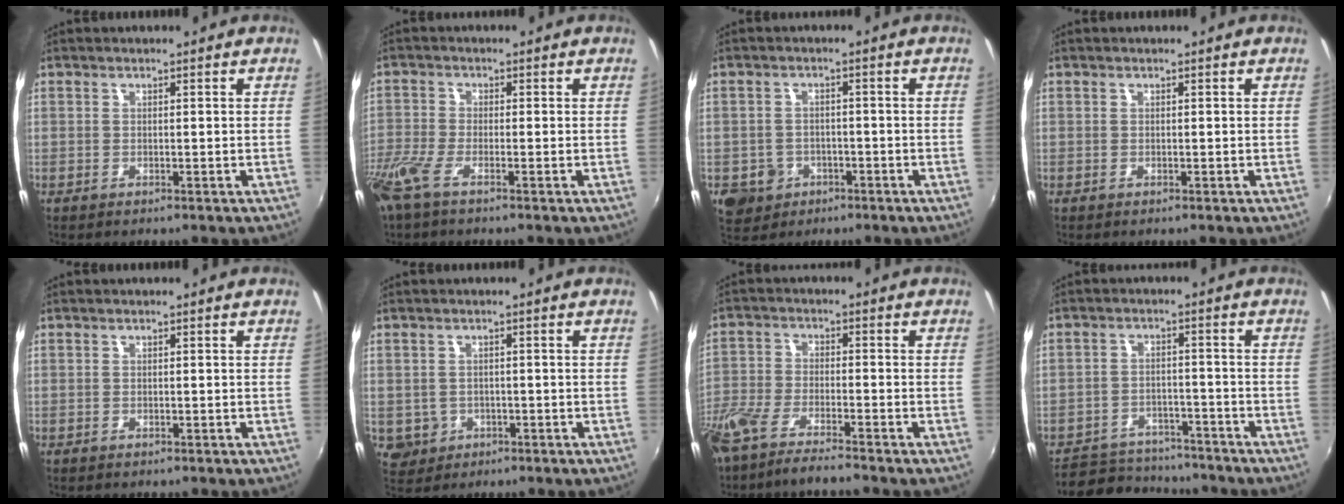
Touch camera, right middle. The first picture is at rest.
{"total": 7.2, "force": [-5.0, 1.5, 5.0], "torque": [-0.125, -0.029, -0.102]}
{"total": 6.3, "force": [-2.6, 5.5, 1.7], "torque": [-0.054, 0.005, -0.034]}
{"total": 0.0}
{"total": 0.0}
{"total": 4.3, "force": [-1.0, 4.0, 1.1], "torque": [-0.032, 0.000, -0.005]}
{"total": 9.9, "force": [-8.3, 1.3, 5.3], "torque": [-0.132, -0.028, -0.155]}
{"total": 12.0, "force": [-10.3, 5.3, 3.1], "torque": [-0.086, 0.015, -0.143]}